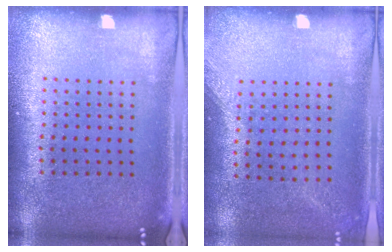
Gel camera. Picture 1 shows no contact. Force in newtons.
{"total": 1.4, "press": 1.0, "slide": 0.9}